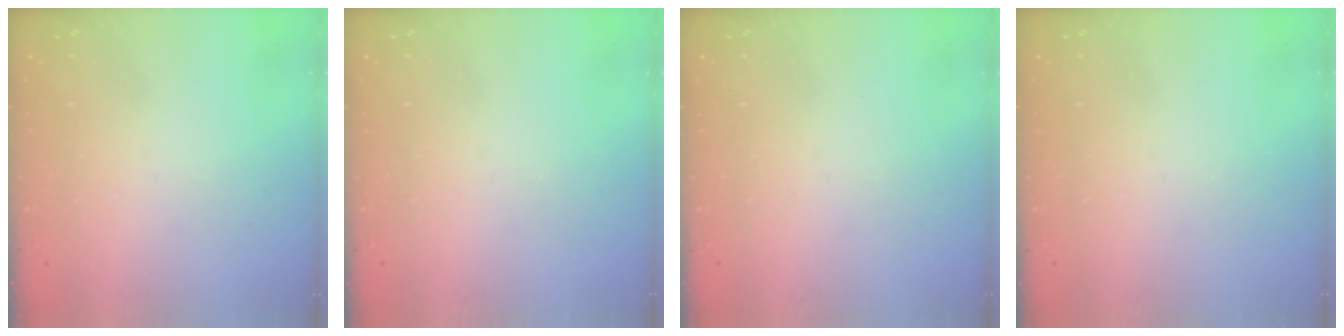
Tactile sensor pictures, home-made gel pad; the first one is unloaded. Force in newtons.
{"total": 0.0}
{"total": 0.0}
{"total": 0.0}